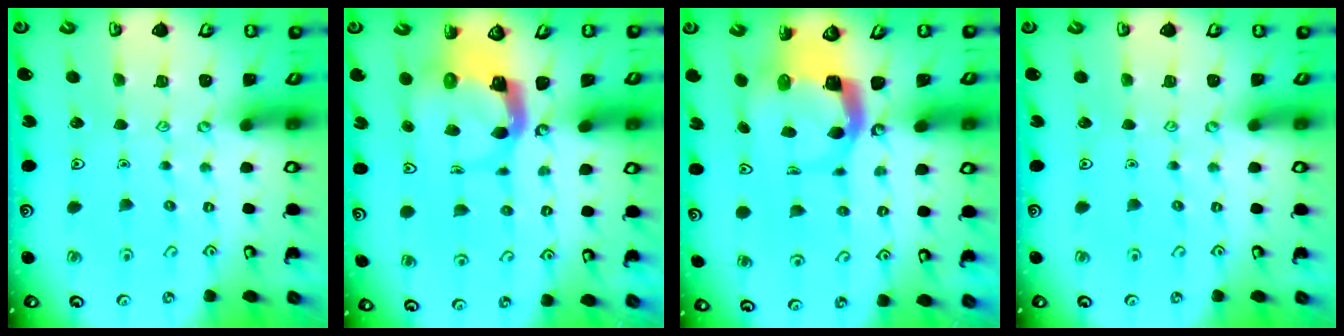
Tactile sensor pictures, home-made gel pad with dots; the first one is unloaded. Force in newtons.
{"total": 4.6, "press": 4.6, "slide": 0.6}
{"total": 5.6, "press": 5.5, "slide": 0.9}
{"total": 0.0}